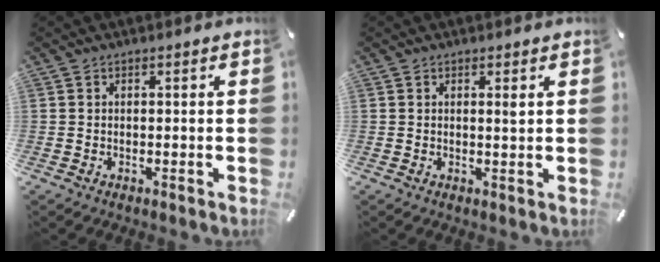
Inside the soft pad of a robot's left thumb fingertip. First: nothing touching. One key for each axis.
{"total": 1.2, "fx": 0.5, "fy": 0.2, "fz": 1.1, "tx": -0.015, "ty": -0.005, "tz": 0.007}